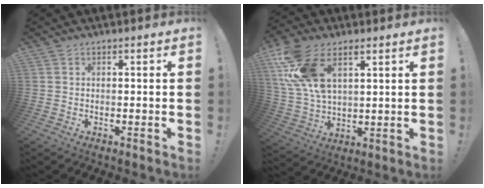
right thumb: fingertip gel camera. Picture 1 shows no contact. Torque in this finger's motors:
{"motor_torque": [0.47, 0.62, 0.53, 0.52, 0.18]}